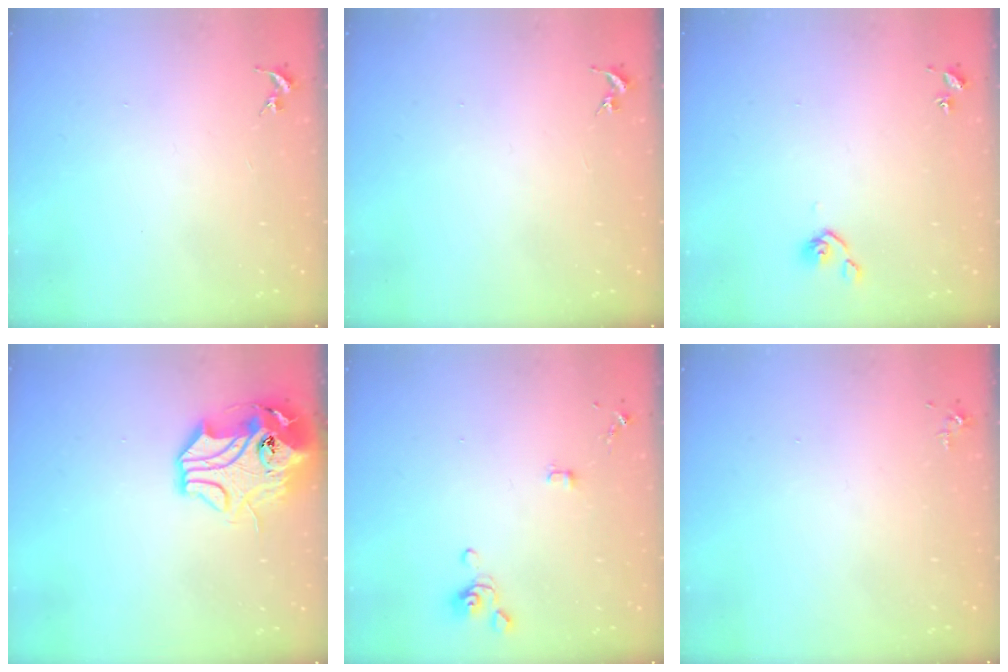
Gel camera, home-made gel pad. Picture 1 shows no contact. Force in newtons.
{"total": 0.0}
{"total": 4.6, "press": 4.5, "slide": 0.9}
{"total": 14.6, "press": 14.5, "slide": 2.3}
{"total": 4.0, "press": 3.9, "slide": 0.8}
{"total": 3.2, "press": 3.2, "slide": 0.5}